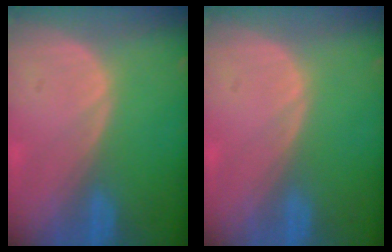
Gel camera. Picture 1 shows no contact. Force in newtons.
{"total": 0.0}